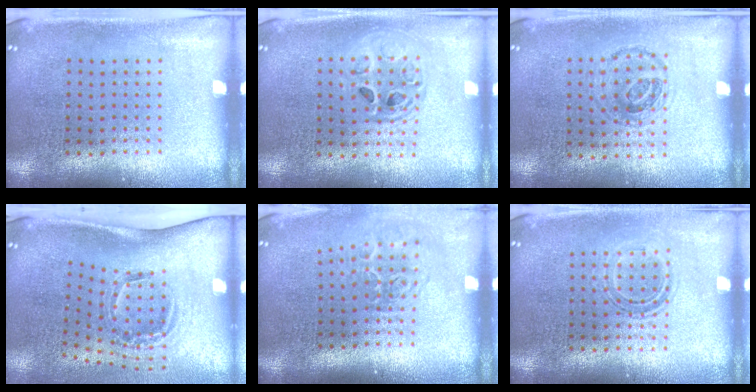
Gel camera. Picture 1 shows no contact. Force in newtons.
{"total": 1.5, "press": 1.3, "slide": 0.7}
{"total": 0.9, "press": 0.8, "slide": 0.5}
{"total": 2.1, "press": 1.2, "slide": 1.7}
{"total": 2.0, "press": 1.3, "slide": 1.5}
{"total": 1.0, "press": 0.9, "slide": 0.4}